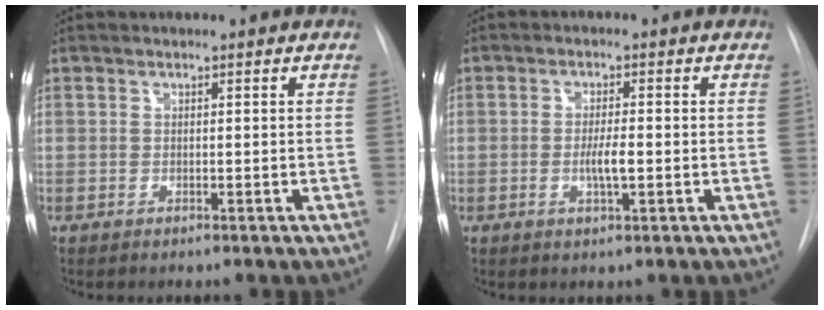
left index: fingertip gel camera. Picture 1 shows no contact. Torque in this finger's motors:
{"motor_torque": [0.28, 0.11, 0.09, 0.02]}